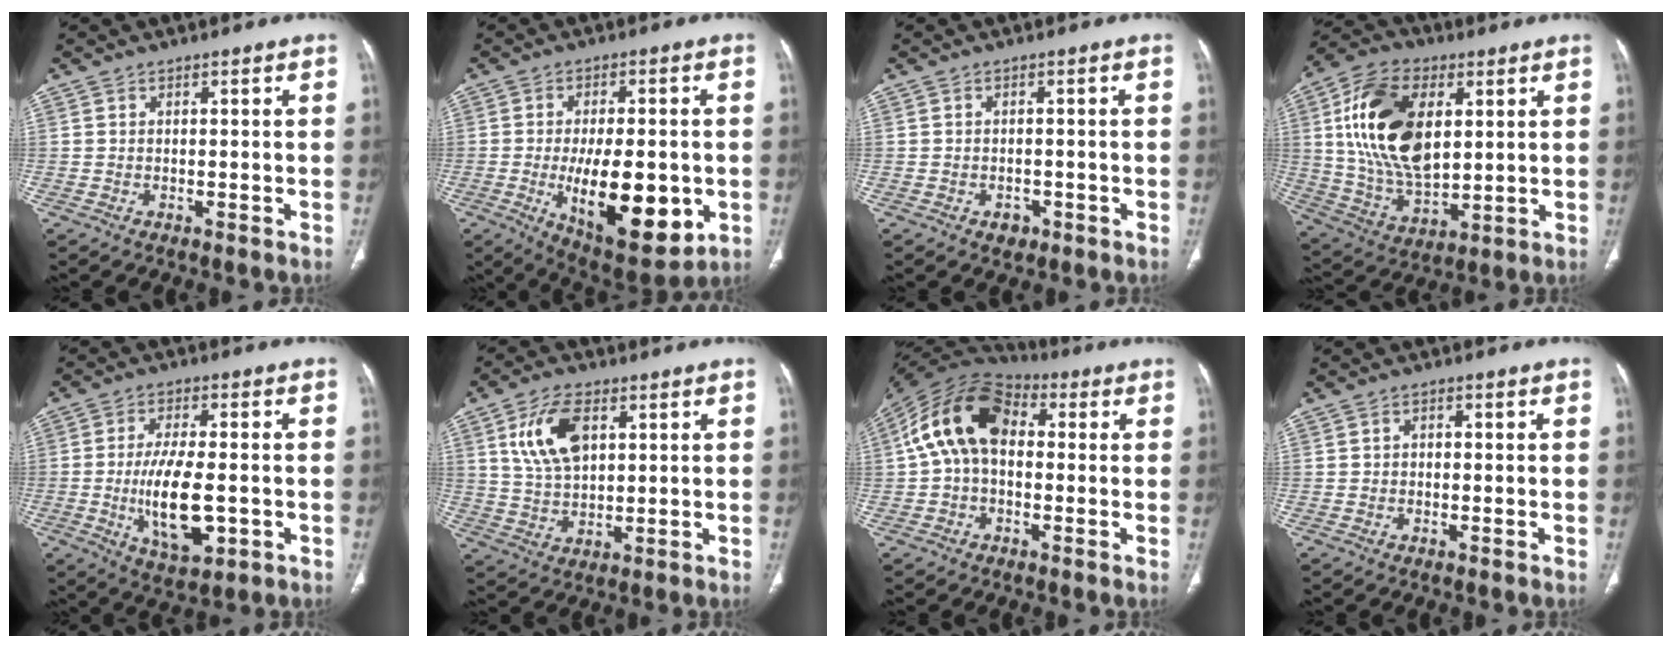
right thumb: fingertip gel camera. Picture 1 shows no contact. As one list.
[{"total": 18.5, "force": [-3.8, 8.1, 16.2], "torque": [-0.232, -0.013, -0.037]}, {"total": 2.0, "force": [-1.0, 1.5, 0.9], "torque": [-0.005, 0.004, -0.008]}, {"total": 20.9, "force": [4.9, 12.3, 16.2], "torque": [-0.280, -0.010, 0.092]}, {"total": 12.5, "force": [-2.3, 5.4, 11.1], "torque": [-0.193, -0.007, -0.031]}, {"total": 10.7, "force": [3.8, 6.0, 8.1], "torque": [-0.146, -0.008, 0.077]}, {"total": 14.4, "force": [1.5, 9.5, 10.7], "torque": [-0.188, 0.041, 0.014]}, {"total": 1.1, "force": [0.0, 0.9, 0.6], "torque": [-0.004, 0.005, -0.003]}]